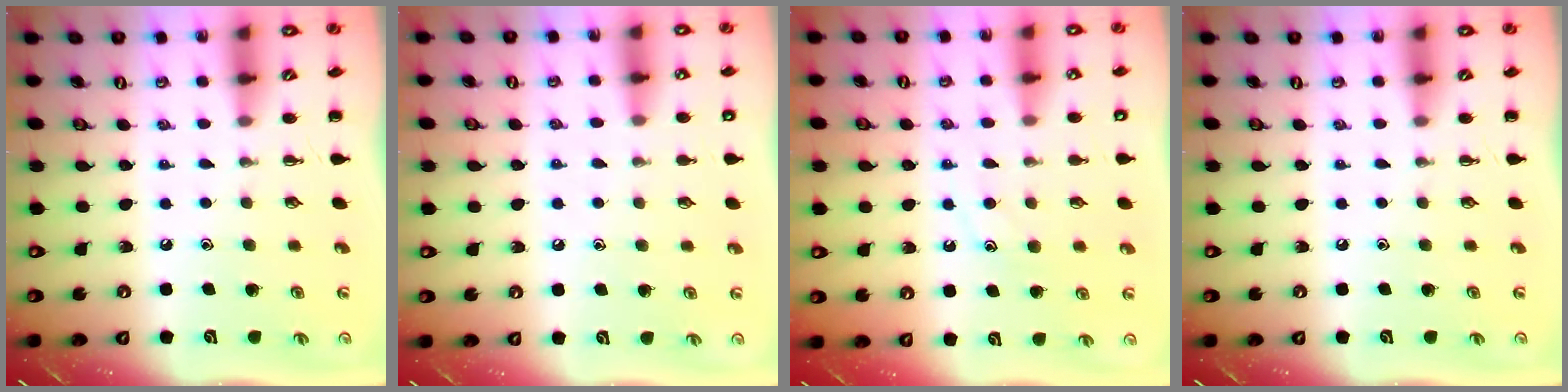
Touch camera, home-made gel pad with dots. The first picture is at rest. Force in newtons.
{"total": 7.0, "press": 6.5, "slide": 2.4}
{"total": 10.1, "press": 10.1, "slide": 0.8}
{"total": 0.0}